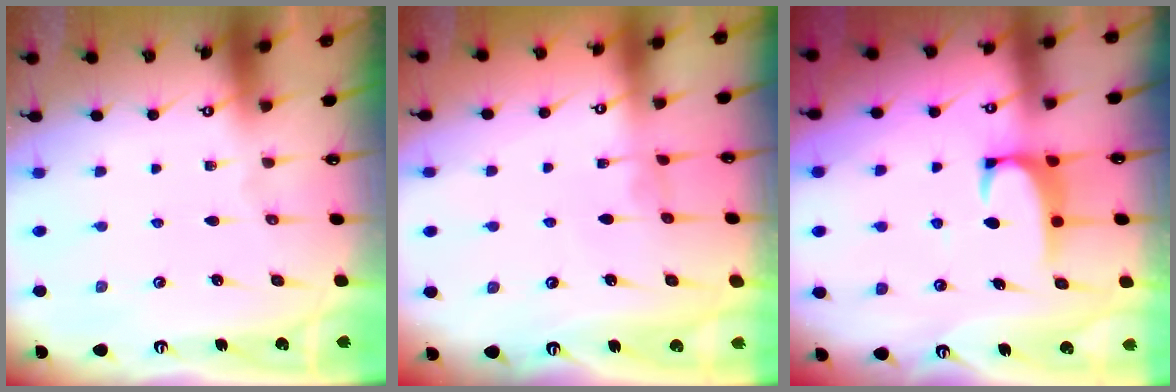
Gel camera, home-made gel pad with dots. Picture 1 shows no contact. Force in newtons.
{"total": 1.9, "press": 1.9, "slide": 0.3}
{"total": 1.9, "press": 1.9, "slide": 0.3}